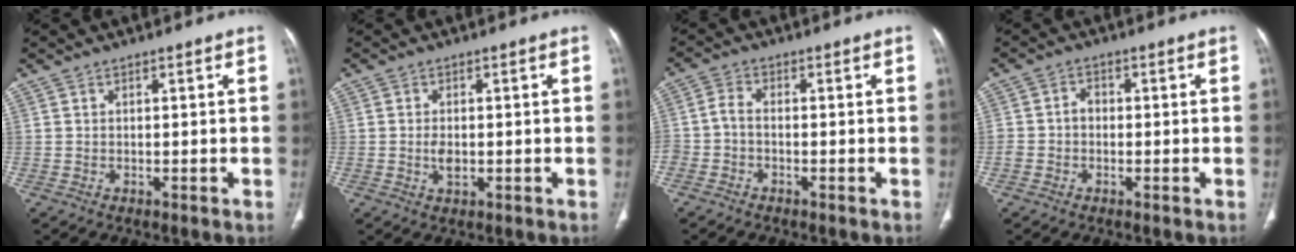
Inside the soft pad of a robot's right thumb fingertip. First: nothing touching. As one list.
[{"total": 2.5, "force": [-0.3, 1.4, 2.0], "torque": [-0.038, -0.002, -0.004]}, {"total": 3.0, "force": [-1.2, 1.5, 2.3], "torque": [-0.053, 0.012, -0.030]}, {"total": 3.3, "force": [-0.5, 2.9, 1.5], "torque": [-0.014, 0.016, -0.011]}]